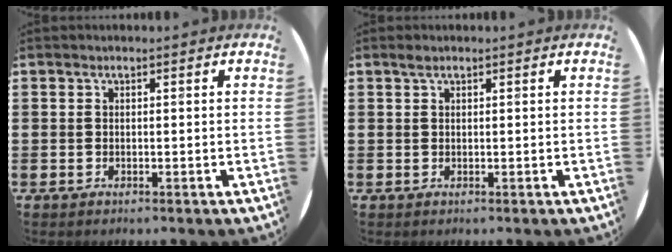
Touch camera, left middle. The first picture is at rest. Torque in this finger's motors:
{"motor_torque": [0.22, -0.11, -0.19, -0.03]}